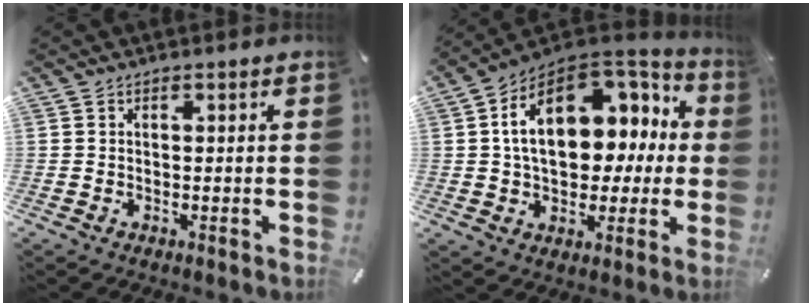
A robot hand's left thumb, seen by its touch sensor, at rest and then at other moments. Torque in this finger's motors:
{"motor_torque": [2.50, 2.50, 1.63, -1.14, 0.65]}